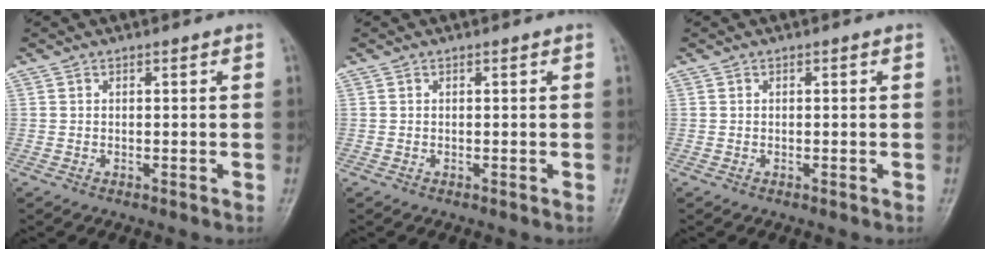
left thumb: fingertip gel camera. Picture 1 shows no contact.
{"total": 0.0}
{"total": 0.0}